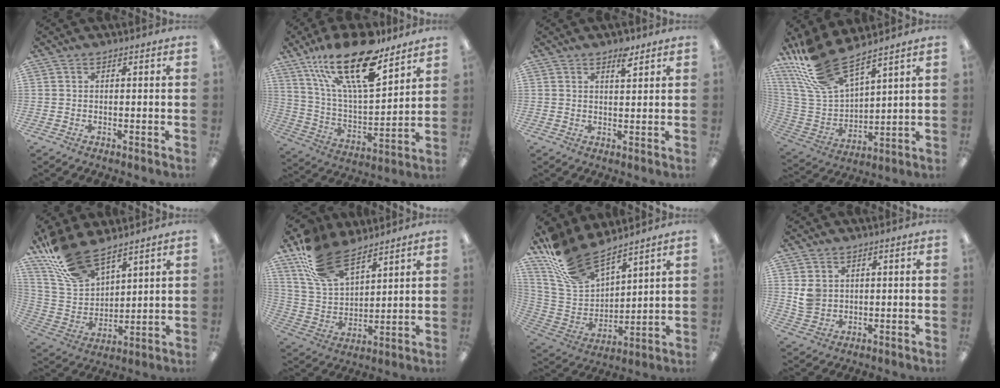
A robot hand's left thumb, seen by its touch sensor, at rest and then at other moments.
{"total": 24.2, "force": [15.5, 8.5, 16.6], "torque": [-0.304, -0.088, 0.260]}
{"total": 4.1, "force": [3.0, 1.3, 2.4], "torque": [-0.022, -0.016, 0.046]}
{"total": 18.4, "force": [14.8, 5.6, 9.4], "torque": [-0.234, -0.083, 0.268]}
{"total": 17.0, "force": [12.9, 7.6, 8.0], "torque": [-0.181, -0.057, 0.245]}
{"total": 19.3, "force": [12.9, 9.8, 10.5], "torque": [-0.234, -0.044, 0.242]}
{"total": 18.4, "force": [15.2, 7.2, 7.5], "torque": [-0.177, -0.088, 0.285]}
{"total": 4.4, "force": [1.6, 3.7, 1.6], "torque": [-0.029, 0.004, 0.032]}